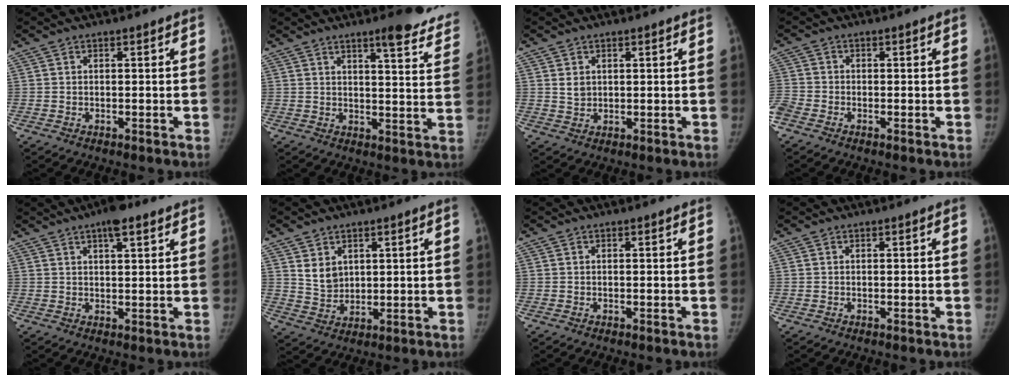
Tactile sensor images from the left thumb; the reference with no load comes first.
{"total": 13.7, "force": [11.1, 2.5, 7.6], "torque": [-0.058, -0.064, 0.120]}
{"total": 2.4, "force": [1.0, 1.9, 1.1], "torque": [-0.008, -0.010, 0.023]}
{"total": 4.4, "force": [-2.3, 3.0, 2.3], "torque": [-0.069, -0.001, -0.053]}
{"total": 5.7, "force": [3.5, 1.8, 4.1], "torque": [-0.054, -0.007, 0.050]}
{"total": 5.0, "force": [2.4, 3.8, 2.2], "torque": [-0.020, -0.025, 0.057]}
{"total": 0.0}
{"total": 0.0}